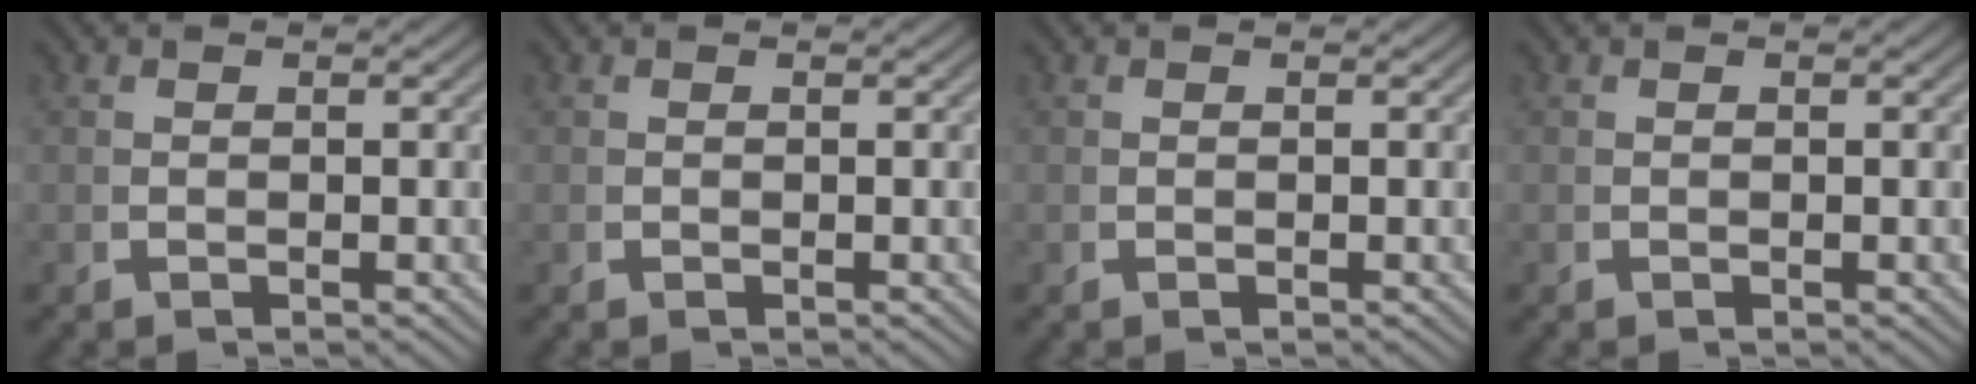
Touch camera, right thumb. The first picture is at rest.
{"total": 0.0}
{"total": 0.0}
{"total": 0.0}